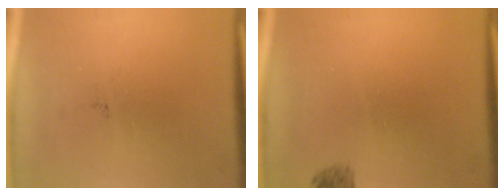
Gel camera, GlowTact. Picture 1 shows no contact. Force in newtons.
{"total": 1.4}